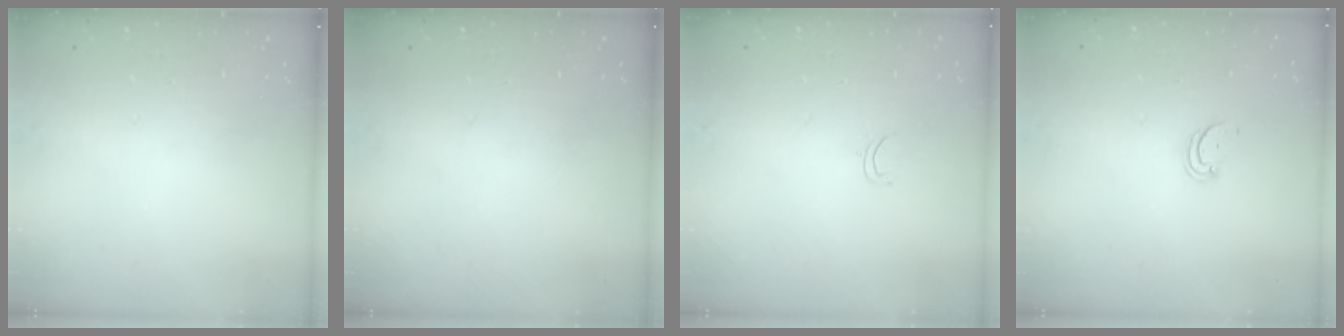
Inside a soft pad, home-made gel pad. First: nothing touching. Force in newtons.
{"total": 0.0}
{"total": 3.3, "press": 3.2, "slide": 0.2}
{"total": 2.5, "press": 2.5, "slide": 0.3}